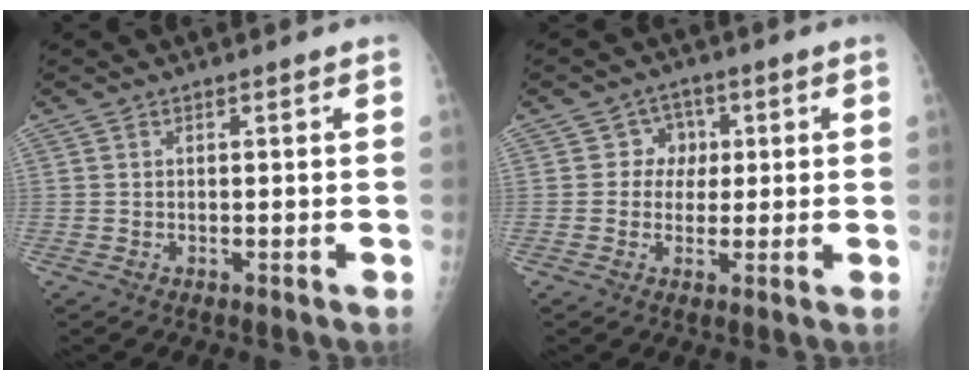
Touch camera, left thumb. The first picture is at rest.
{"total": 4.5, "force": [0.8, 4.2, 1.3], "torque": [0.022, 0.010, 0.003]}